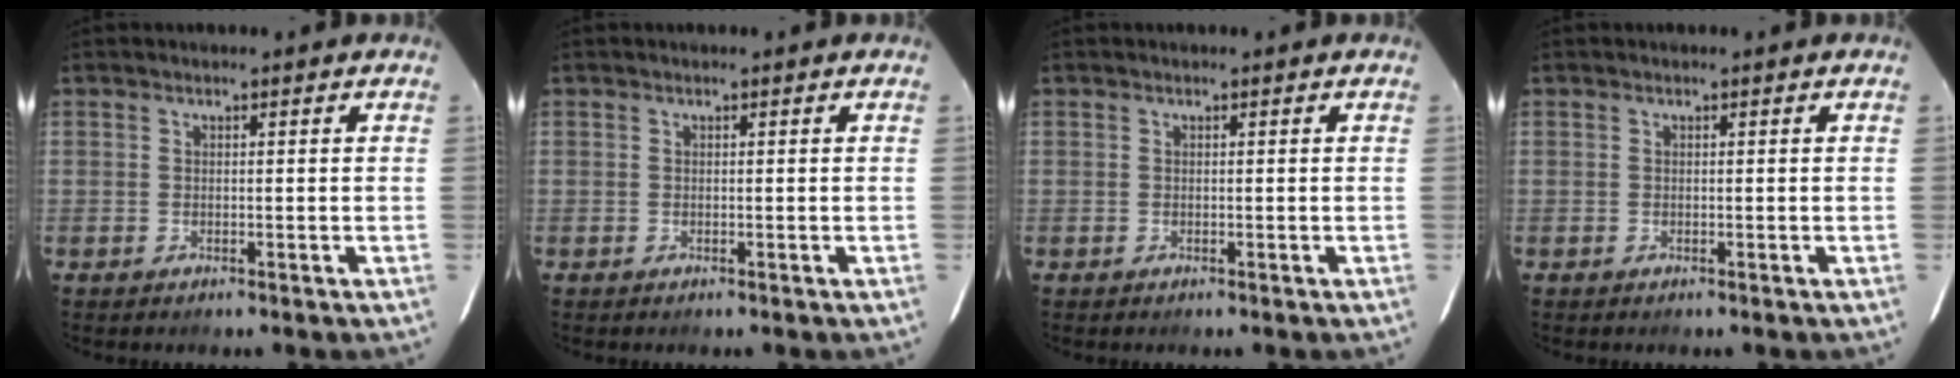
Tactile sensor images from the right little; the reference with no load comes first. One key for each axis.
{"total": 0.0}
{"total": 0.0}
{"total": 0.0}